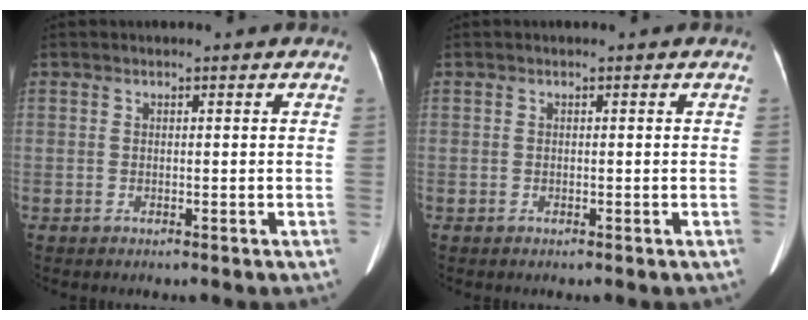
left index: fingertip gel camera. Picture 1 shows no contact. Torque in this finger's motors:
{"motor_torque": [-0.14, -0.07, 0.00, -0.01]}